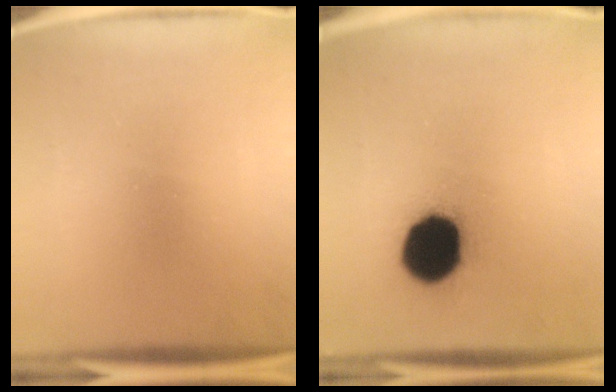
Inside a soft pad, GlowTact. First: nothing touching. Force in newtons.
{"total": 18.0}